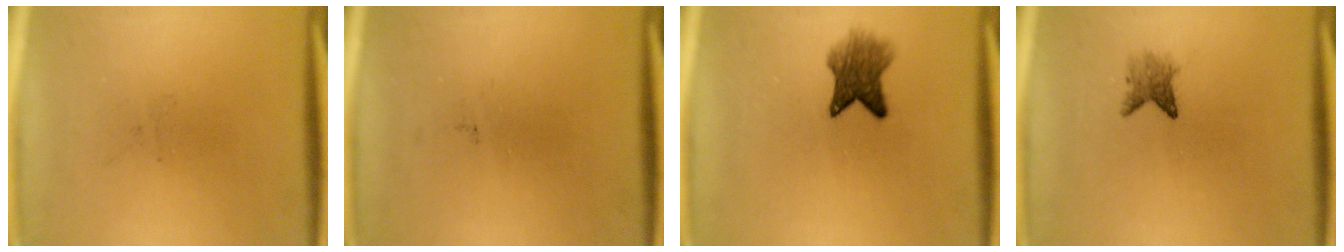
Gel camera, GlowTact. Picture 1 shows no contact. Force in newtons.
{"total": 0.0}
{"total": 5.6}
{"total": 2.2}